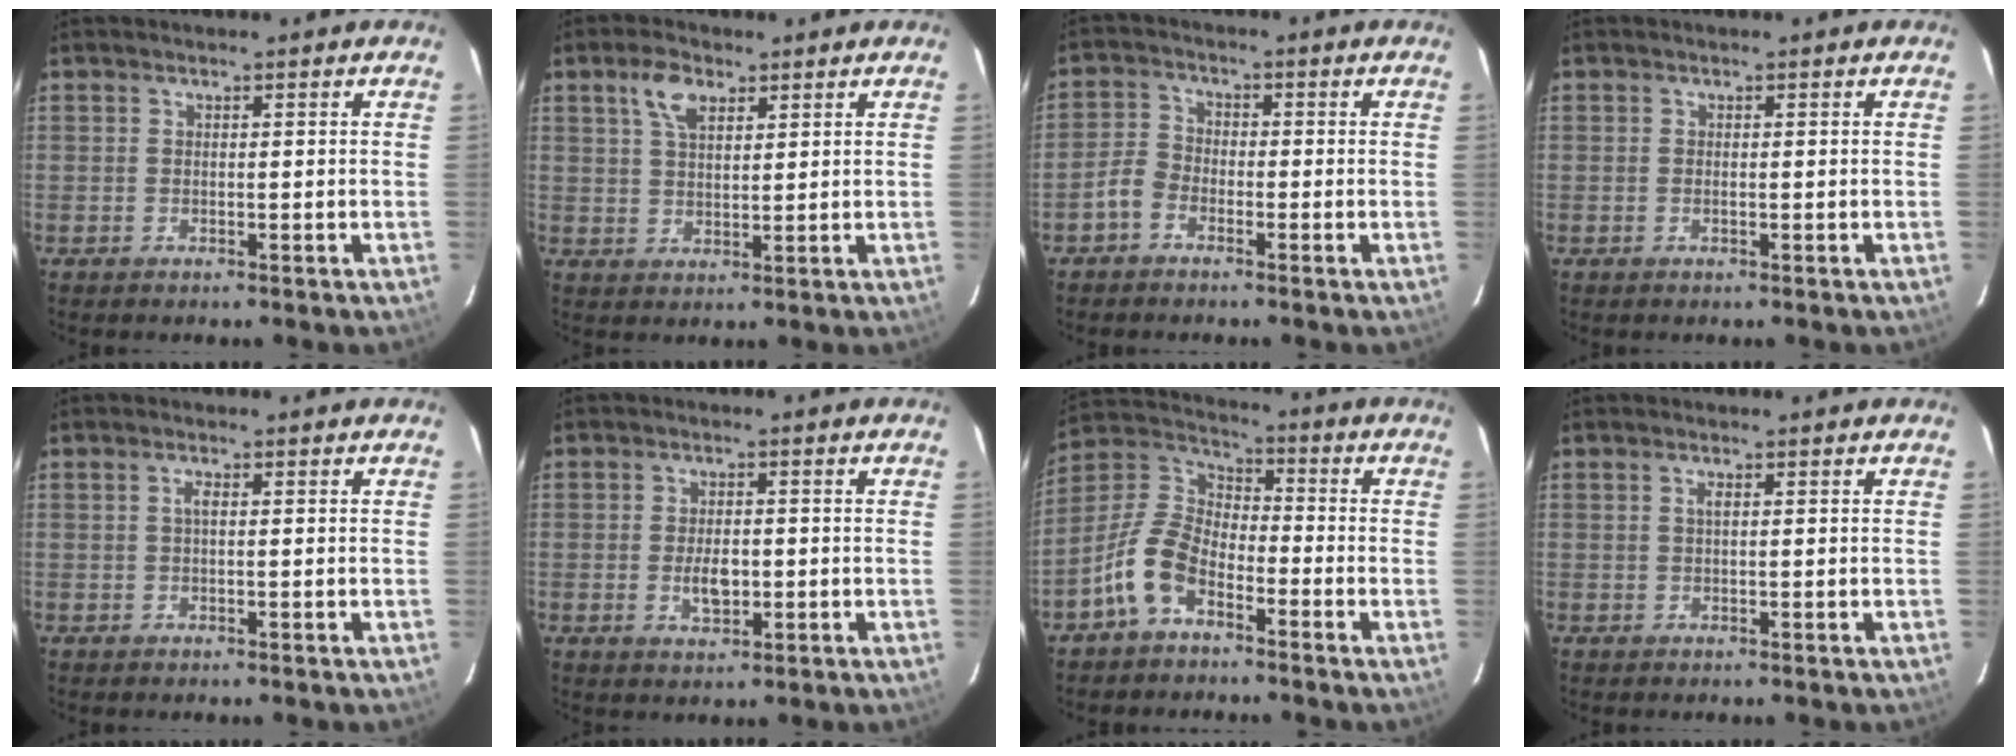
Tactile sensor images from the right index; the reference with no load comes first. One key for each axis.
{"total": 5.4, "fx": 2.9, "fy": 2.8, "fz": 3.6, "tx": -0.068, "ty": 0.012, "tz": 0.053}
{"total": 3.8, "fx": -2.4, "fy": 2.4, "fz": 1.7, "tx": -0.036, "ty": 0.015, "tz": -0.050}
{"total": 0.5, "fx": -0.1, "fy": 0.1, "fz": 0.5, "tx": -0.009, "ty": 0.002, "tz": 0.000}
{"total": 1.1, "fx": 0.1, "fy": 0.2, "fz": 1.1, "tx": -0.021, "ty": 0.004, "tz": -0.001}
{"total": 4.5, "fx": -0.8, "fy": 2.5, "fz": 3.7, "tx": -0.069, "ty": -0.001, "tz": -0.009}
{"total": 10.1, "fx": -5.9, "fy": 5.2, "fz": 6.4, "tx": -0.140, "ty": 0.018, "tz": -0.120}
{"total": 0.8, "fx": 0.2, "fy": 0.1, "fz": 0.7, "tx": -0.015, "ty": 0.003, "tz": 0.002}